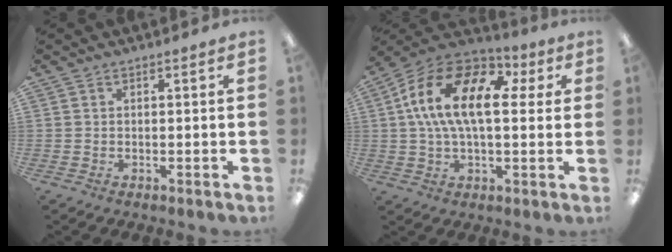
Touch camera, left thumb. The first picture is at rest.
{"total": 19.0, "force": [4.6, 9.6, 15.7], "torque": [-0.319, 0.002, 0.068]}